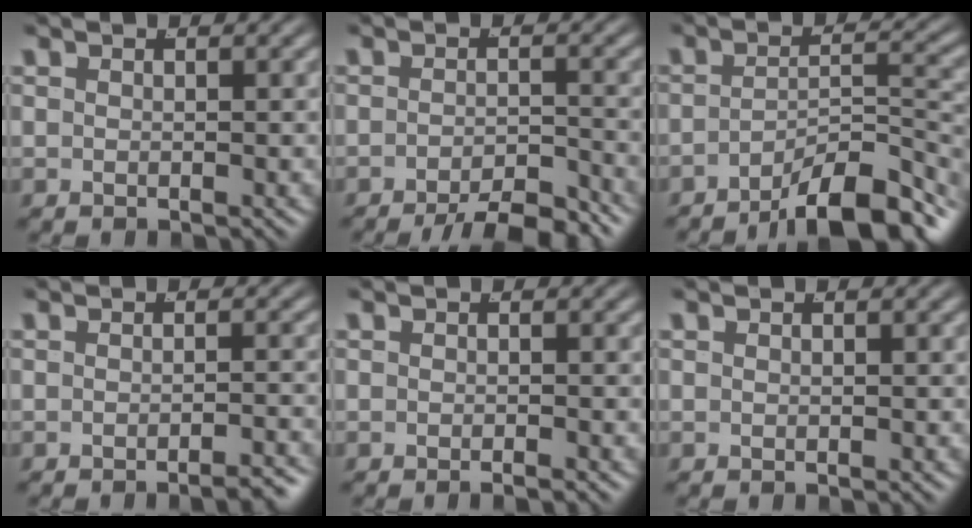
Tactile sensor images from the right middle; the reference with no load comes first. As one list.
[{"total": 5.6, "force": [-5.1, 0.8, 2.3], "torque": [-0.013, -0.007, -0.082]}, {"total": 9.4, "force": [-7.4, 2.3, 5.3], "torque": [-0.050, -0.017, -0.102]}, {"total": 2.5, "force": [-2.3, 0.0, 1.1], "torque": [-0.012, 0.002, -0.038]}, {"total": 0.7, "force": [-0.7, -0.3, 0.2], "torque": [-0.003, 0.003, -0.013]}, {"total": 0.0}]